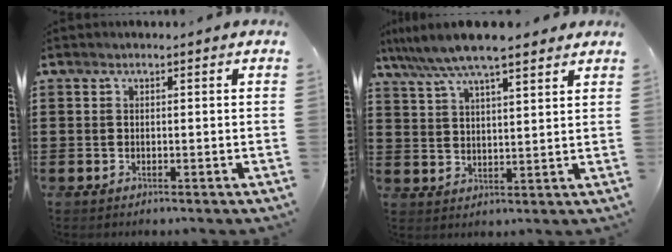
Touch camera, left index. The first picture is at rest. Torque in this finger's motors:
{"motor_torque": [1.57, -0.57, 1.05, 0.21]}